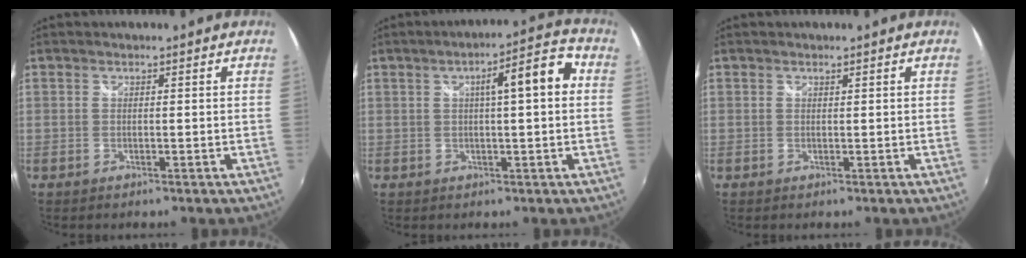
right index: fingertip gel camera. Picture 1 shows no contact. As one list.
[{"total": 8.3, "force": [1.5, 1.4, 8.0], "torque": [-0.111, 0.027, 0.030]}, {"total": 0.0}]